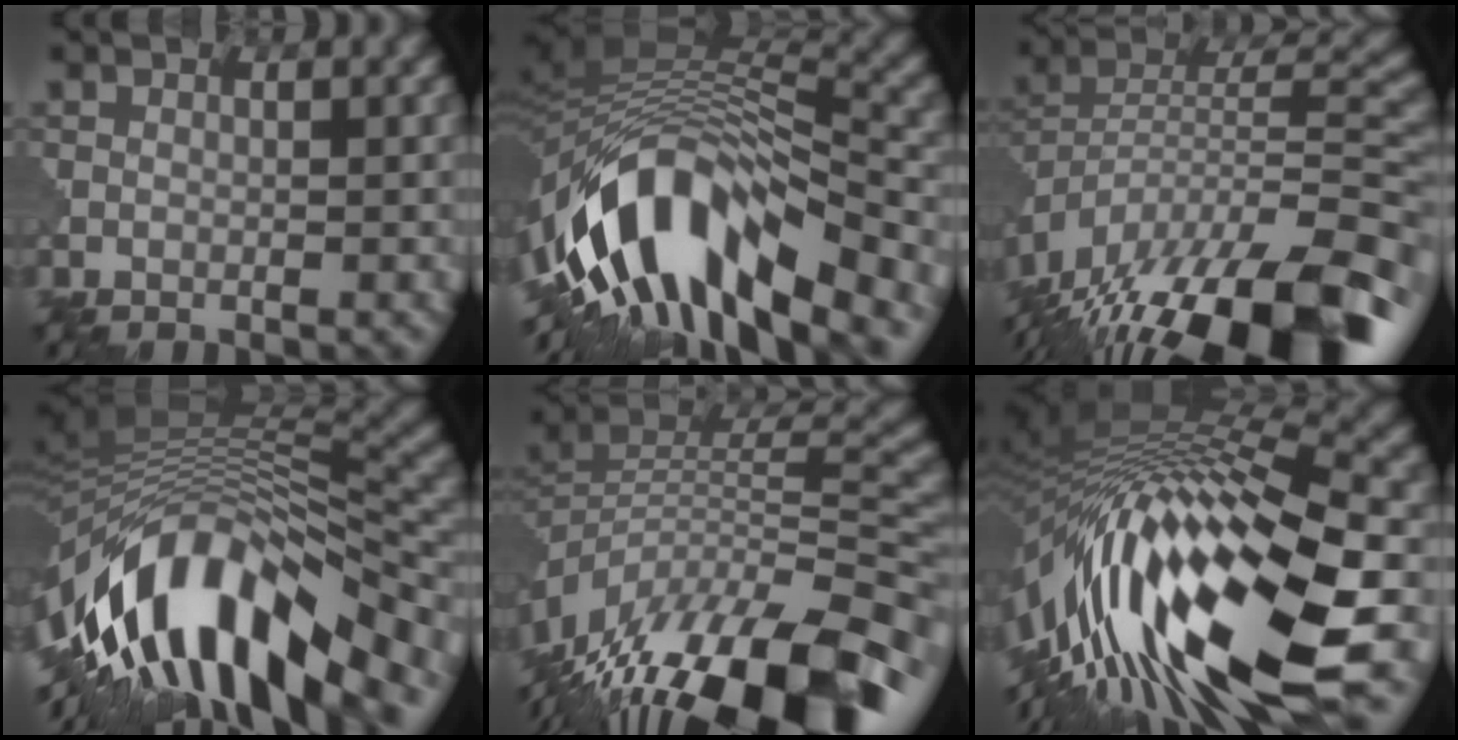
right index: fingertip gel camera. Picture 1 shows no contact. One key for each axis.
{"total": 12.6, "fx": -6.5, "fy": 5.5, "fz": 9.2, "tx": -0.161, "ty": 0.023, "tz": -0.108}
{"total": 17.8, "fx": -13.2, "fy": 5.9, "fz": 10.3, "tx": -0.182, "ty": 0.007, "tz": -0.207}
{"total": 14.0, "fx": -7.1, "fy": 5.8, "fz": 10.6, "tx": -0.186, "ty": 0.027, "tz": -0.116}
{"total": 17.3, "fx": -11.2, "fy": 6.3, "fz": 11.5, "tx": -0.210, "ty": 0.011, "tz": -0.183}
{"total": 16.5, "fx": -5.0, "fy": 4.3, "fz": 15.1, "tx": -0.273, "ty": 0.026, "tz": -0.098}